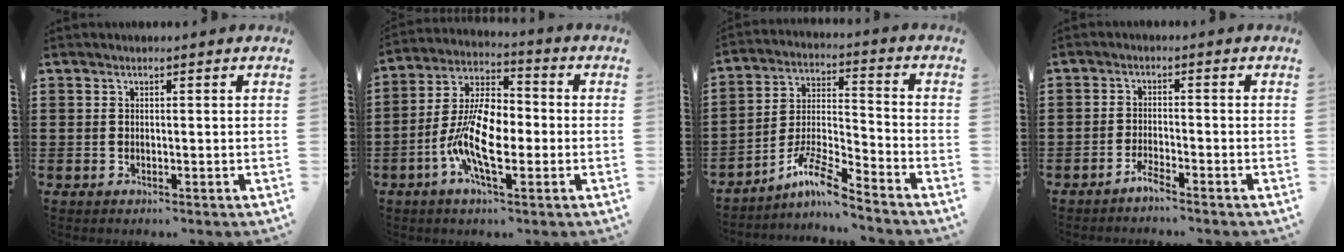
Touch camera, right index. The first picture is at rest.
{"total": 10.9, "force": [-3.1, 4.7, 9.3], "torque": [-0.209, -0.005, -0.064]}
{"total": 8.4, "force": [-6.8, 0.8, 4.9], "torque": [-0.112, -0.003, -0.136]}
{"total": 2.2, "force": [-2.0, -0.1, 0.9], "torque": [-0.017, 0.002, -0.038]}